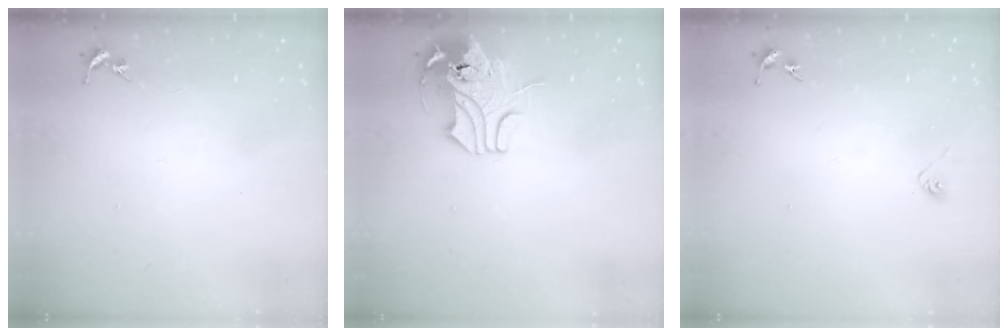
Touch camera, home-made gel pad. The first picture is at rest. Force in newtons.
{"total": 12.2, "press": 12.1, "slide": 1.7}
{"total": 3.8, "press": 3.7, "slide": 1.0}